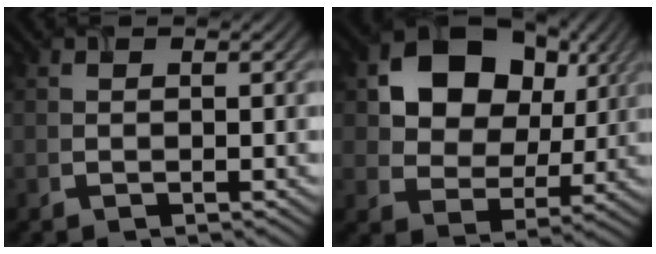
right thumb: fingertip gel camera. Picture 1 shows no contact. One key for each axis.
{"total": 13.1, "fx": 4.7, "fy": 10.1, "fz": 6.9, "tx": -0.146, "ty": 0.026, "tz": 0.085}